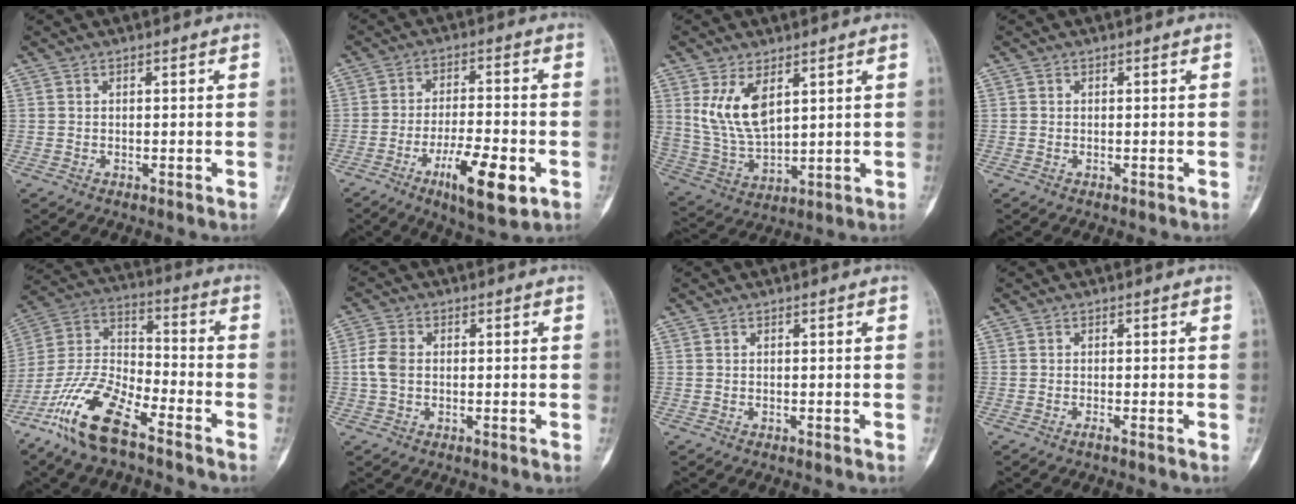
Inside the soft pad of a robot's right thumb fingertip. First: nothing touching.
{"total": 12.1, "force": [-5.1, 3.6, 10.3], "torque": [-0.173, 0.012, -0.078]}
{"total": 10.9, "force": [4.4, 5.6, 8.3], "torque": [-0.155, -0.020, 0.104]}
{"total": 0.0}
{"total": 15.5, "force": [-10.2, 5.1, 10.5], "torque": [-0.218, 0.057, -0.202]}
{"total": 4.2, "force": [0.0, 2.9, 3.0], "torque": [-0.070, 0.008, -0.007]}
{"total": 0.0}
{"total": 0.5, "force": [-0.4, -0.1, 0.4], "torque": [-0.011, -0.001, -0.008]}